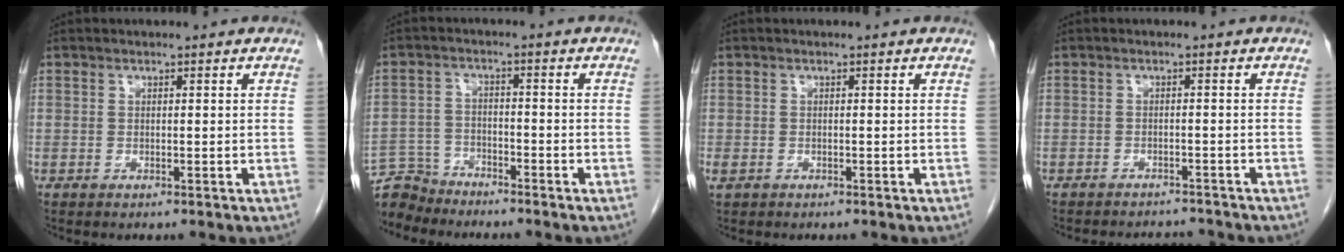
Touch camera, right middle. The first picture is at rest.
{"total": 5.7, "force": [-5.5, 1.2, -0.8], "torque": [0.018, 0.001, -0.106]}
{"total": 1.0, "force": [-0.4, 0.8, 0.5], "torque": [-0.015, 0.001, -0.002]}
{"total": 5.6, "force": [-5.4, 1.0, 0.6], "torque": [-0.009, 0.001, -0.070]}